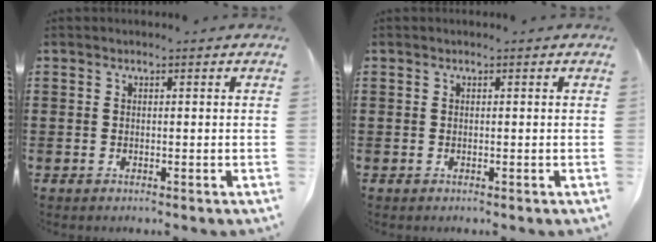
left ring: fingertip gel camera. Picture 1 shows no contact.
{"total": 0.0}